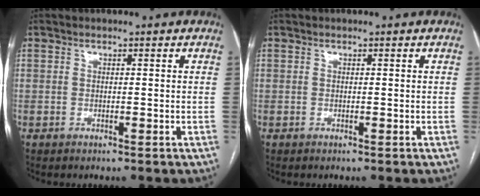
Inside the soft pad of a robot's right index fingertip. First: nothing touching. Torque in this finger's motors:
{"motor_torque": [0.00, 0.00, 0.00, 0.00]}